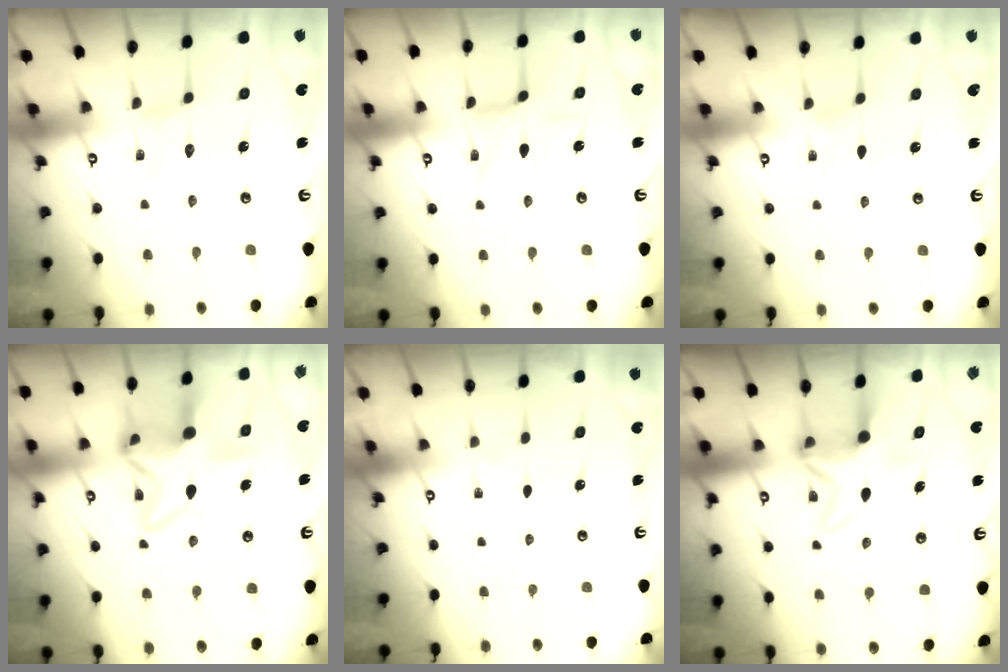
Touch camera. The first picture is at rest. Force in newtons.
{"total": 1.6, "press": 1.6, "slide": 0.5}
{"total": 0.0}
{"total": 14.2, "press": 14.0, "slide": 2.0}
{"total": 0.0}
{"total": 7.4, "press": 7.3, "slide": 1.0}